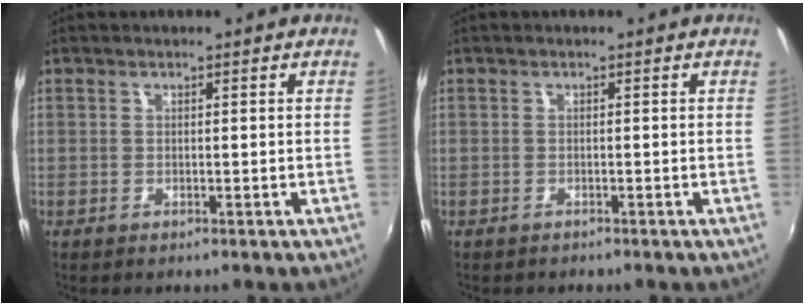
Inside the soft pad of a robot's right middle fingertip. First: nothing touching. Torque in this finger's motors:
{"motor_torque": [-0.19, 0.03, 0.07, 0.00]}